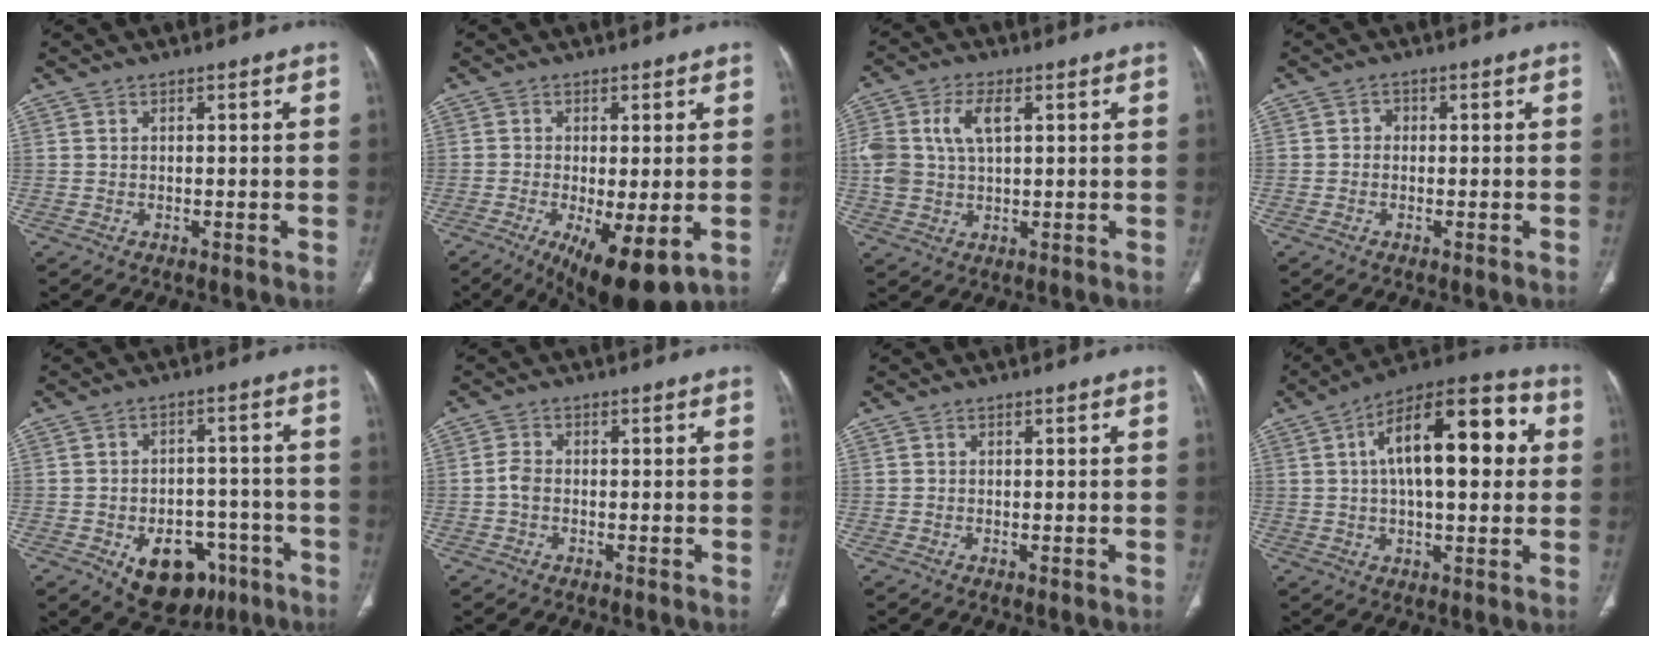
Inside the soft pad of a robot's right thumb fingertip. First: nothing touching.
{"total": 11.7, "force": [-4.0, 3.9, 10.2], "torque": [-0.164, -0.020, -0.053]}
{"total": 8.7, "force": [2.3, 5.0, 6.7], "torque": [-0.147, 0.011, 0.048]}
{"total": 1.3, "force": [-0.1, 1.2, 0.5], "torque": [0.004, 0.006, -0.008]}
{"total": 13.3, "force": [-6.4, 8.8, 7.7], "torque": [-0.069, 0.036, -0.079]}
{"total": 2.0, "force": [-0.5, 1.3, 1.4], "torque": [-0.027, 0.005, -0.014]}
{"total": 0.0}
{"total": 20.2, "force": [3.9, 8.8, 17.8], "torque": [-0.244, 0.026, 0.048]}